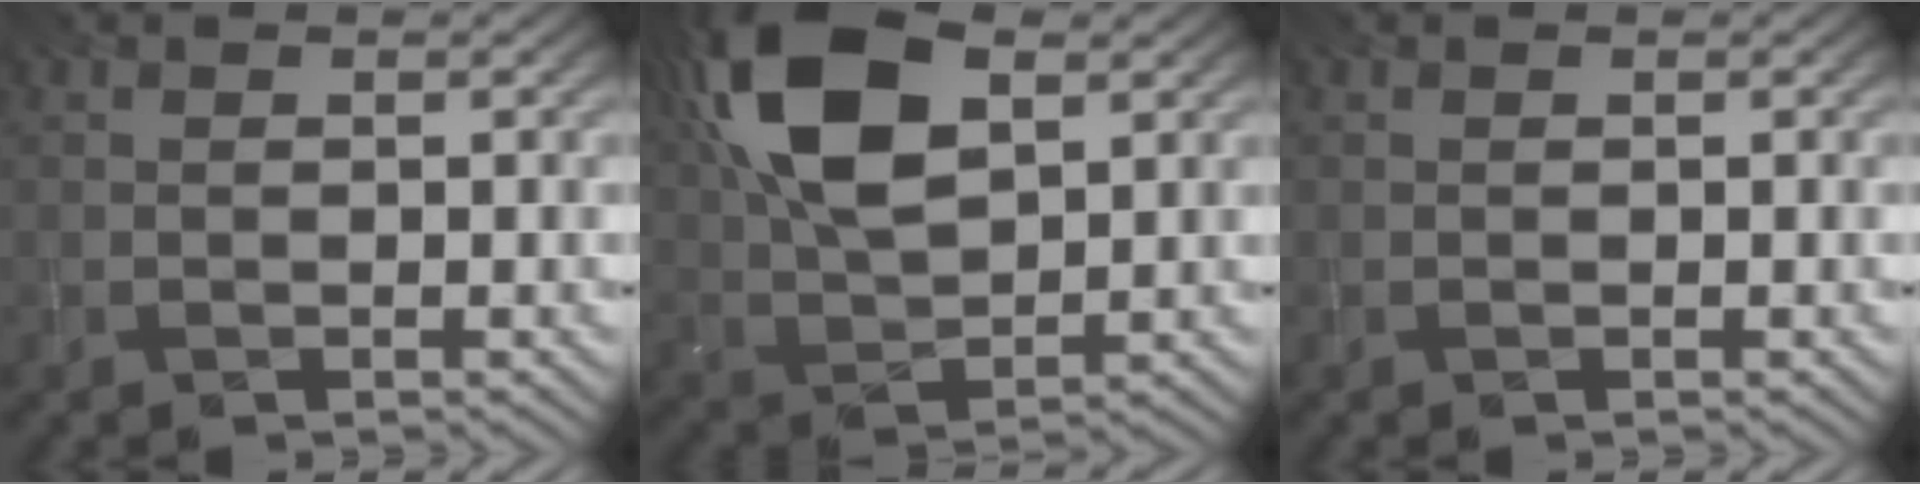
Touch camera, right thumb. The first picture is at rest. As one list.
[{"total": 14.1, "force": [5.2, 7.3, 10.9], "torque": [-0.252, 0.026, 0.099]}, {"total": 0.0}]